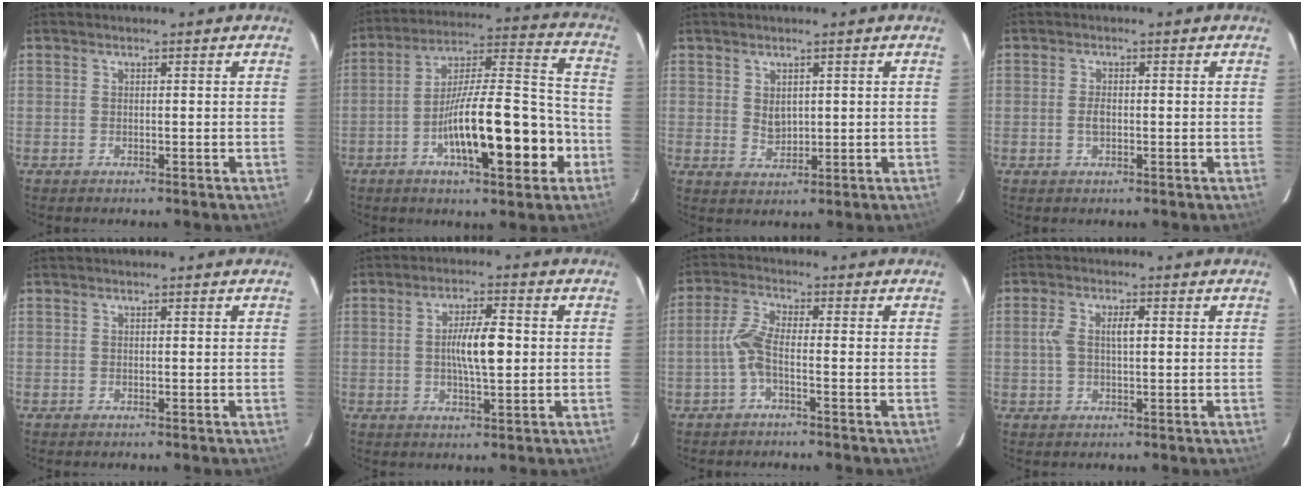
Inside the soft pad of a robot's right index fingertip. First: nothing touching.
{"total": 18.5, "force": [-6.3, 3.7, 17.0], "torque": [-0.281, 0.014, -0.095]}
{"total": 2.5, "force": [0.7, 1.8, 1.7], "torque": [-0.031, -0.004, 0.019]}
{"total": 1.7, "force": [-0.3, 0.8, 1.5], "torque": [-0.033, 0.001, -0.005]}
{"total": 0.0}
{"total": 6.8, "force": [0.1, 1.2, 6.7], "torque": [-0.121, 0.006, 0.001]}
{"total": 4.5, "force": [-1.4, 0.8, 4.2], "torque": [-0.095, 0.010, -0.032]}
{"total": 4.4, "force": [0.6, 1.6, 4.0], "torque": [-0.089, 0.014, 0.013]}